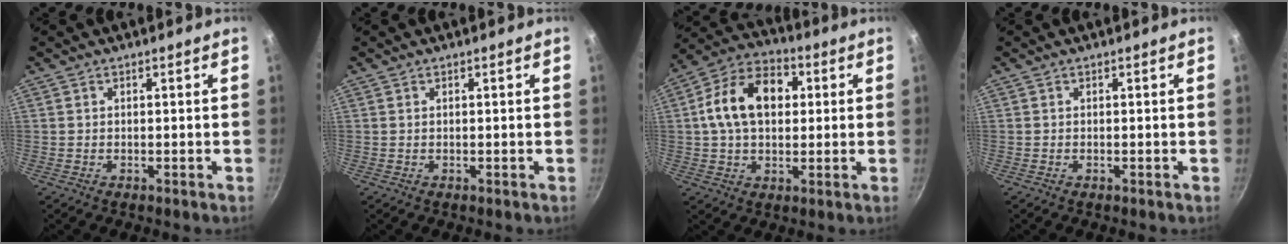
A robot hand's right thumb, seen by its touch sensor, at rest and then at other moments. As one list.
[{"total": 0.0}, {"total": 14.9, "force": [2.4, 10.2, 10.6], "torque": [-0.152, 0.022, 0.024]}, {"total": 0.0}]